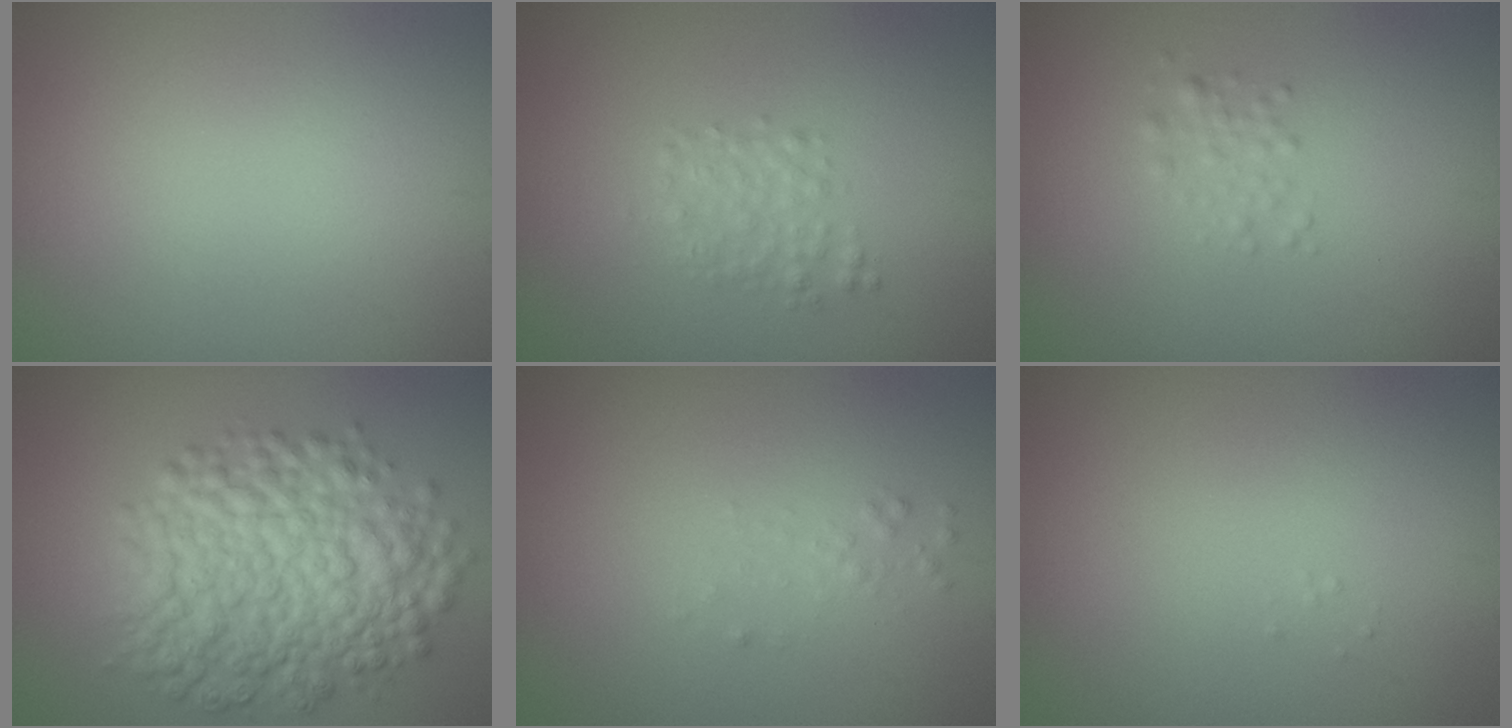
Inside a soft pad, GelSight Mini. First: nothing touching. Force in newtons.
{"total": 1.8, "press": 1.8, "slide": 0.0}
{"total": 1.2, "press": 1.2, "slide": 0.0}
{"total": 8.9, "press": 8.9, "slide": 0.2}
{"total": 0.8, "press": 0.8, "slide": 0.1}
{"total": 0.0}